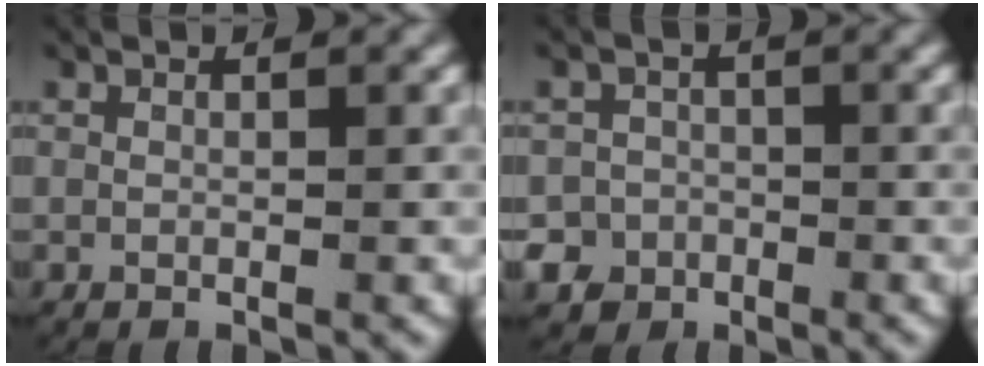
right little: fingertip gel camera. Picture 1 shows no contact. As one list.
[{"total": 7.3, "force": [-3.3, 6.4, 1.2], "torque": [-0.026, -0.016, -0.065]}]